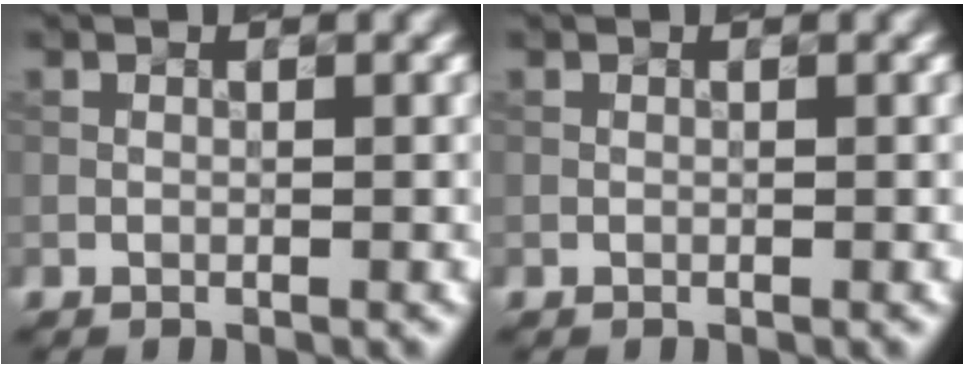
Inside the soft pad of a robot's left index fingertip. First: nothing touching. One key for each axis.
{"total": 0.0}